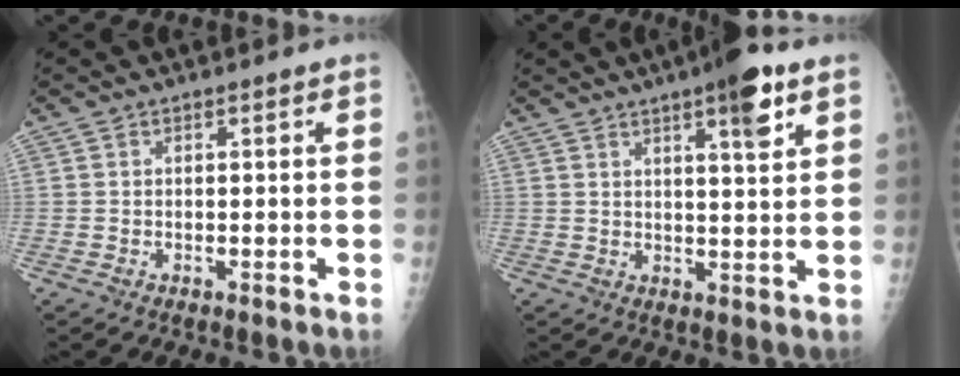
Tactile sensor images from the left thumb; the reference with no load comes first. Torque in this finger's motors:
{"motor_torque": [1.47, 1.34, 1.16, -0.53, 0.13]}